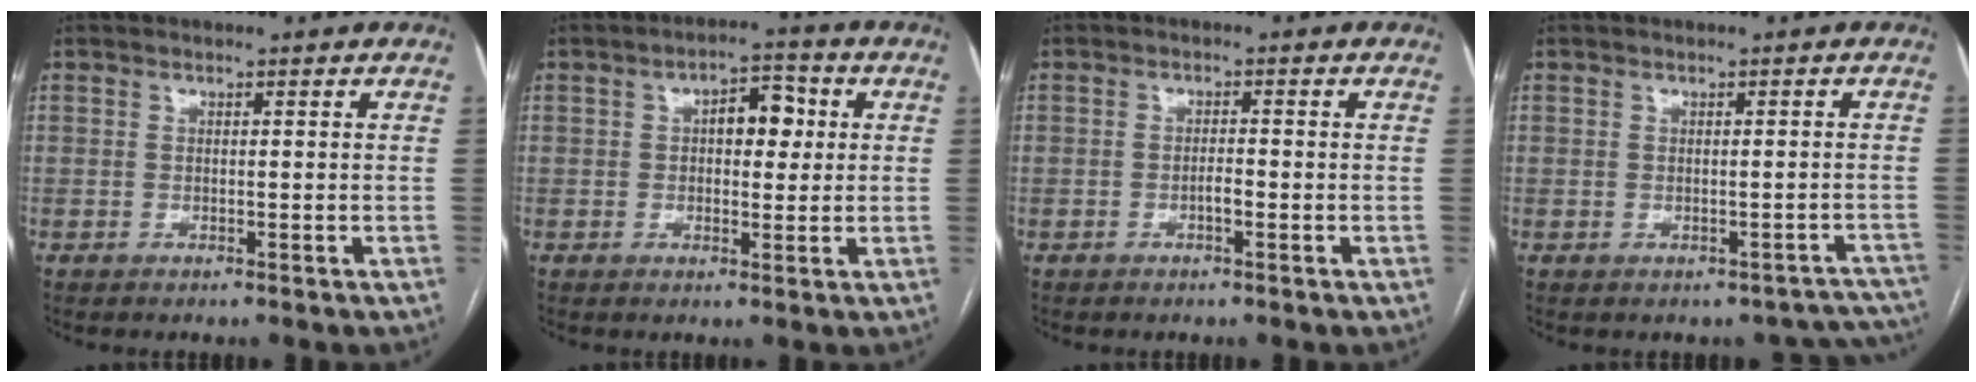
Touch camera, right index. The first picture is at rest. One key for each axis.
{"total": 5.7, "fx": 1.1, "fy": 2.9, "fz": 4.8, "tx": -0.070, "ty": 0.020, "tz": 0.015}
{"total": 1.5, "fx": -0.6, "fy": 0.4, "fz": 1.3, "tx": -0.021, "ty": 0.004, "tz": -0.009}
{"total": 6.2, "fx": -4.8, "fy": 3.9, "fz": 0.1, "tx": 0.027, "ty": 0.037, "tz": -0.045}